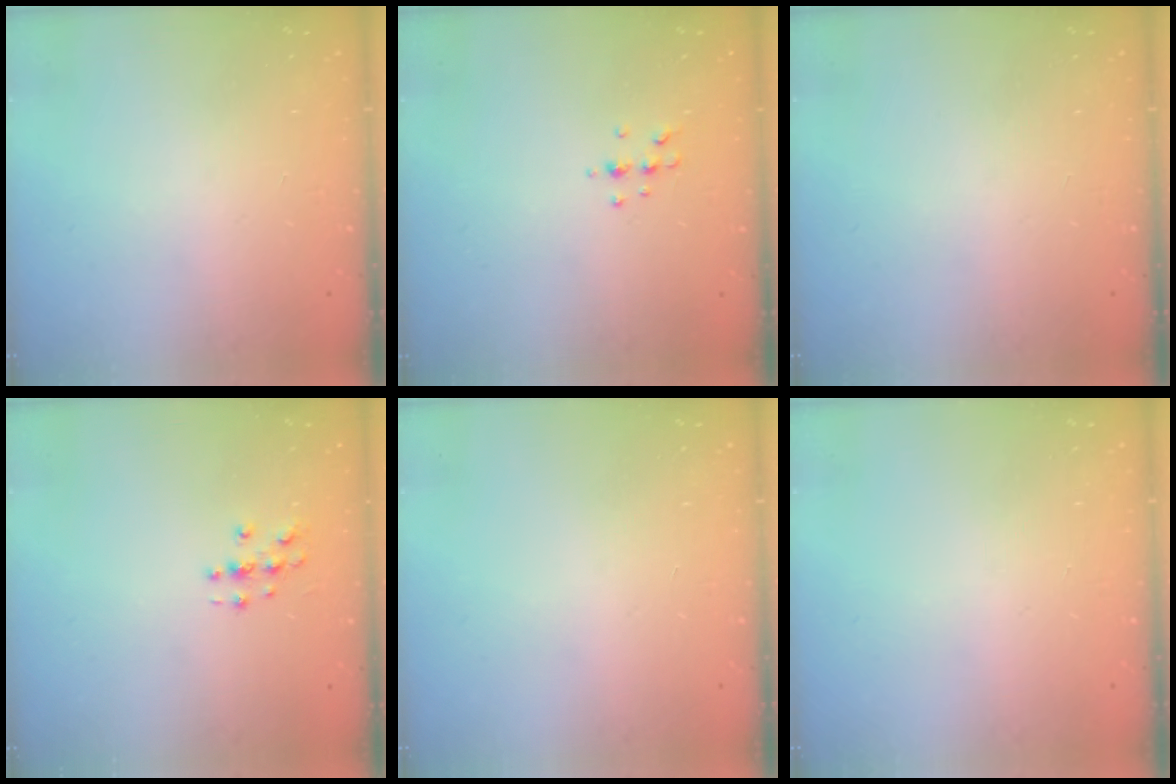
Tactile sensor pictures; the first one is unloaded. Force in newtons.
{"total": 5.2, "press": 5.0, "slide": 1.1}
{"total": 0.0}
{"total": 2.8, "press": 2.8, "slide": 0.3}
{"total": 0.0}
{"total": 0.0}